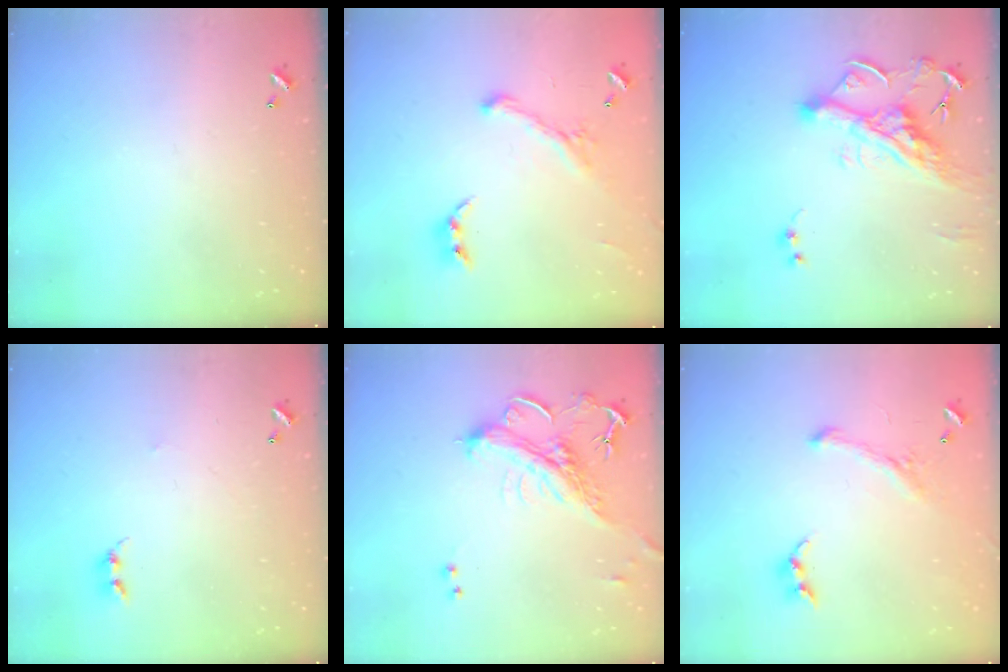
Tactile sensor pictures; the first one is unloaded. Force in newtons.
{"total": 1.5, "press": 1.1, "slide": 1.0}
{"total": 10.4, "press": 10.3, "slide": 1.5}
{"total": 2.9, "press": 2.9, "slide": 0.3}
{"total": 2.3, "press": 1.9, "slide": 1.3}
{"total": 1.1, "press": 0.0, "slide": 1.1}